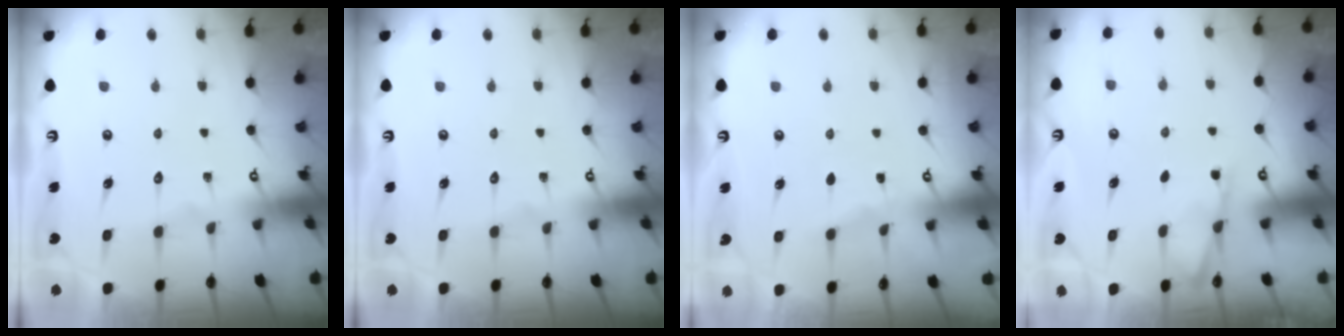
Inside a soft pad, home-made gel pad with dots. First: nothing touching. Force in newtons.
{"total": 0.0}
{"total": 2.3, "press": 2.3, "slide": 0.3}
{"total": 3.2, "press": 3.1, "slide": 0.5}